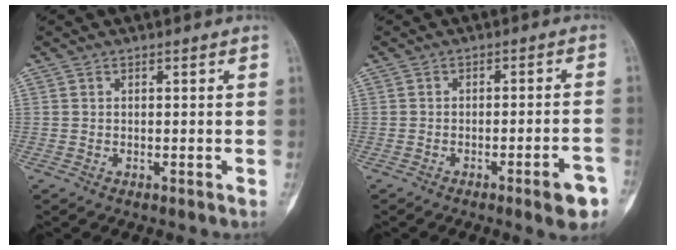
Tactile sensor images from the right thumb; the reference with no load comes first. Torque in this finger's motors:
{"motor_torque": [0.80, 0.96, 0.79, -0.56, 0.15]}